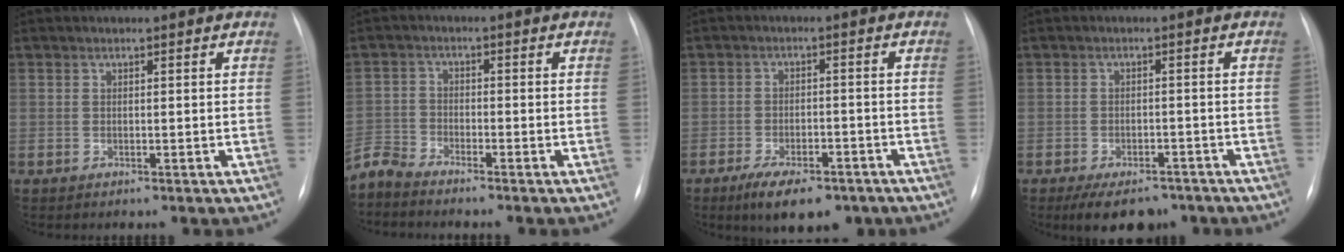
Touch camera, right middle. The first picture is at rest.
{"total": 3.4, "force": [-3.4, -0.3, -0.1], "torque": [0.003, -0.019, -0.070]}
{"total": 9.4, "force": [-6.6, 3.8, 5.5], "torque": [-0.083, -0.005, -0.098]}
{"total": 7.9, "force": [-5.9, 3.7, 3.6], "torque": [-0.048, 0.001, -0.085]}